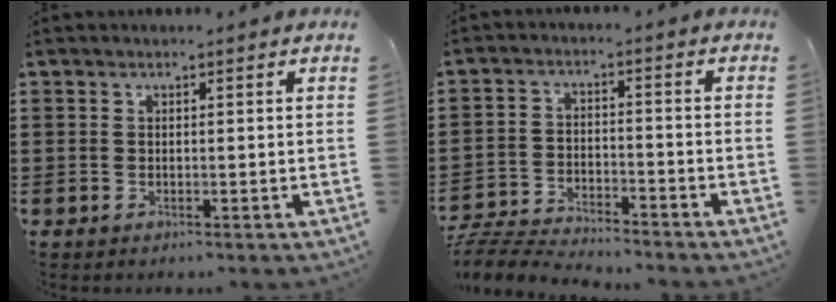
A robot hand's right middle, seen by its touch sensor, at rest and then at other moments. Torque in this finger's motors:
{"motor_torque": [1.78, 0.36, 0.04, 0.08]}